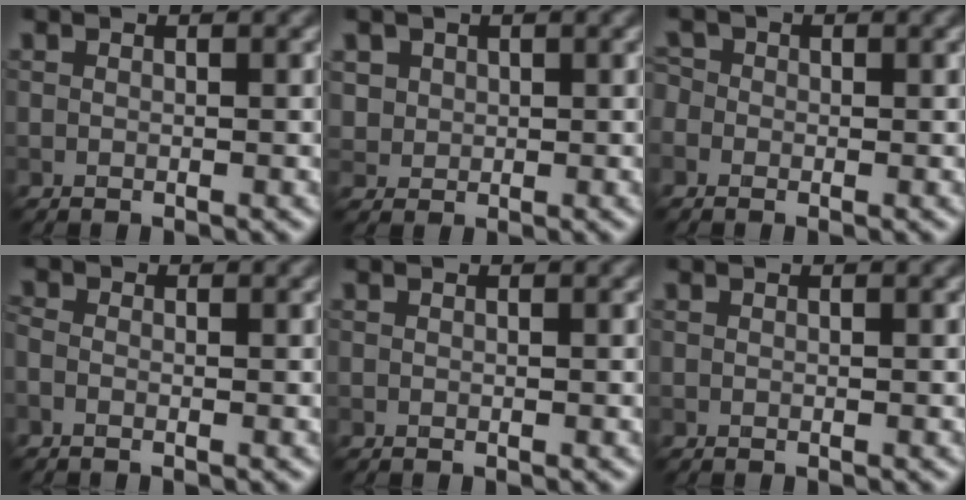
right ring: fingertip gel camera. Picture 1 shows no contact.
{"total": 1.8, "force": [0.7, 1.6, 0.4], "torque": [-0.011, -0.006, 0.029]}
{"total": 1.4, "force": [-0.1, 1.3, 0.5], "torque": [-0.007, 0.004, -0.014]}
{"total": 1.0, "force": [-0.4, 0.6, 0.7], "torque": [-0.018, -0.005, -0.015]}
{"total": 0.0}
{"total": 0.0}